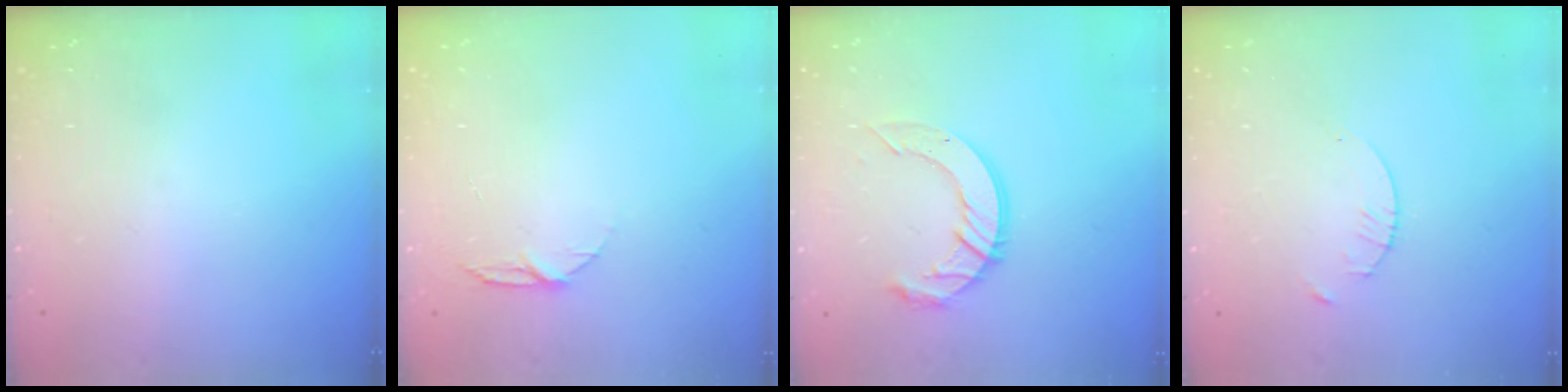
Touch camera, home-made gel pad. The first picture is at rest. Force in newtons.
{"total": 4.8, "press": 4.8, "slide": 0.6}
{"total": 11.1, "press": 11.1, "slide": 1.0}
{"total": 1.3, "press": 1.3, "slide": 0.2}